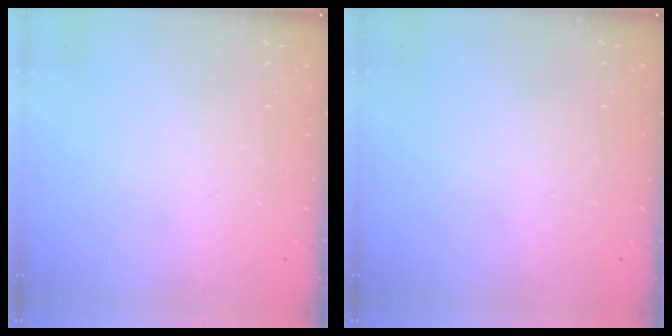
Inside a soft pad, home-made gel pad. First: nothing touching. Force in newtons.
{"total": 0.0}